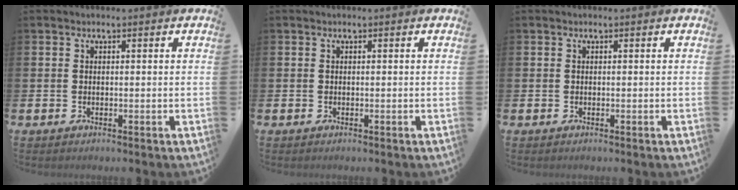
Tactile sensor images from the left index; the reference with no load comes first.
{"total": 0.0}
{"total": 0.0}